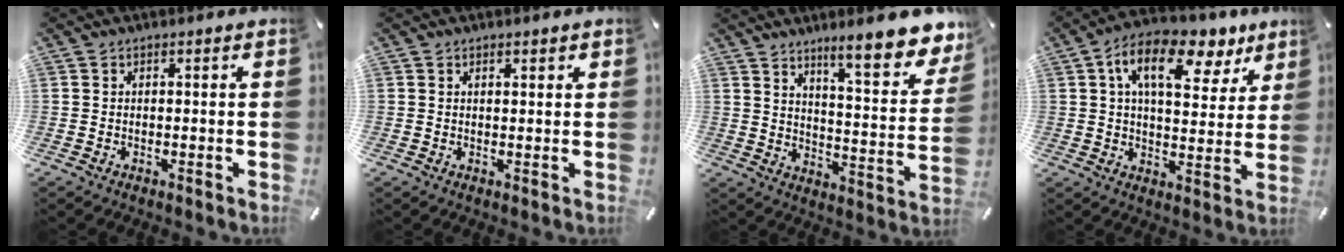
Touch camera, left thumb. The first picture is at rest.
{"total": 0.9, "force": [0.7, 0.3, 0.6], "torque": [-0.011, 0.000, 0.012]}
{"total": 14.2, "force": [11.0, 4.4, 7.9], "torque": [-0.107, -0.085, 0.185]}
{"total": 14.8, "force": [7.6, 7.5, 10.2], "torque": [-0.158, -0.032, 0.125]}